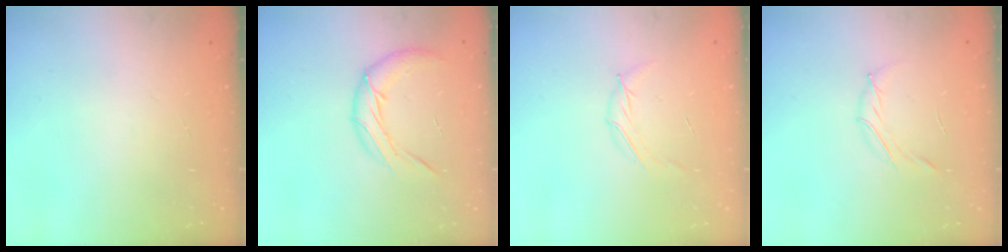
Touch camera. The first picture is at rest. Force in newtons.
{"total": 11.2, "press": 10.9, "slide": 2.4}
{"total": 5.2, "press": 5.1, "slide": 1.0}
{"total": 4.0, "press": 3.8, "slide": 1.0}